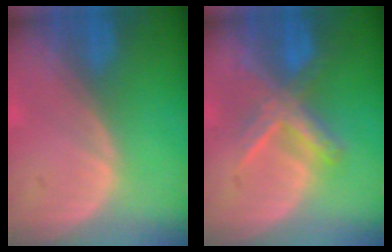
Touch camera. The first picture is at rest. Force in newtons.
{"total": 6.3, "press": 6.2, "slide": 1.4}